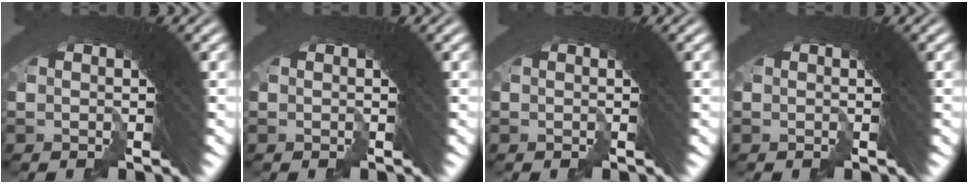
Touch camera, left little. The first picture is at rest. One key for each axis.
{"total": 0.0}
{"total": 0.0}
{"total": 0.0}